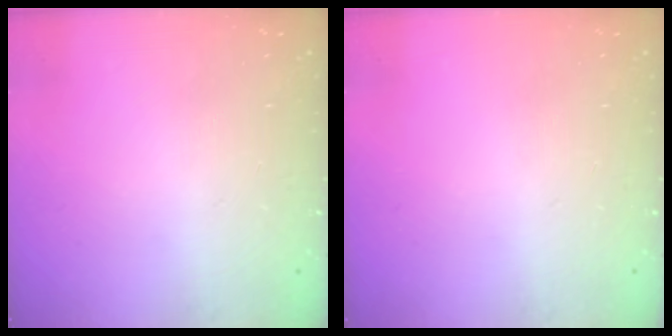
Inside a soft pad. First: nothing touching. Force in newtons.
{"total": 0.0}